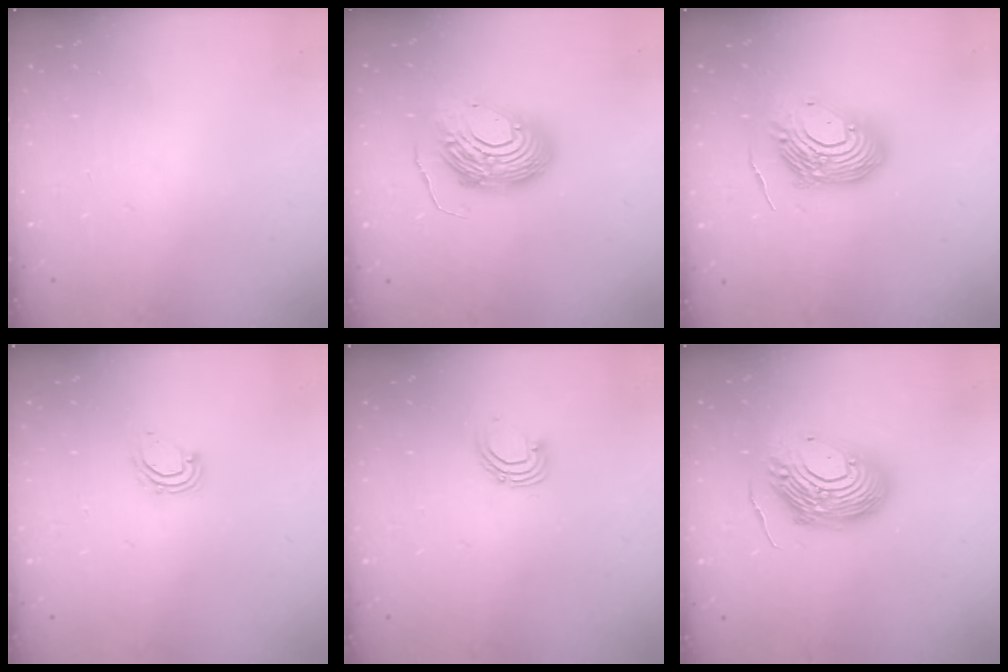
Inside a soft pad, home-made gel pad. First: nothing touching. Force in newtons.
{"total": 13.1, "press": 13.1, "slide": 1.3}
{"total": 14.9, "press": 14.8, "slide": 1.6}
{"total": 5.4, "press": 5.4, "slide": 0.3}
{"total": 3.5, "press": 3.5, "slide": 0.2}
{"total": 16.8, "press": 16.7, "slide": 1.9}